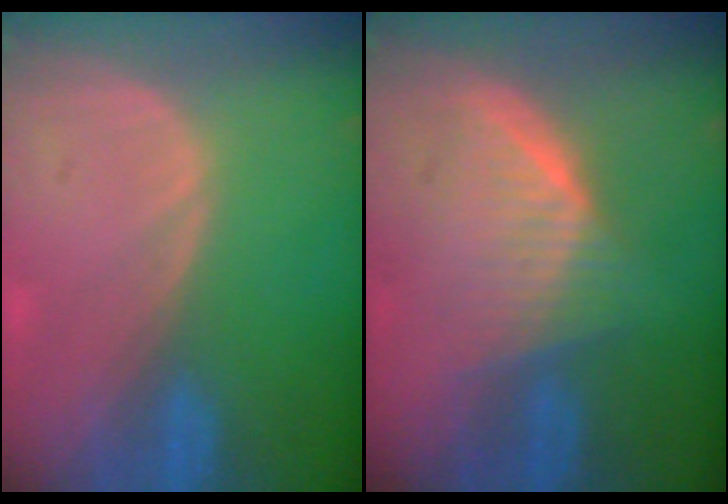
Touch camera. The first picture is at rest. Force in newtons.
{"total": 5.9, "press": 5.9, "slide": 0.6}